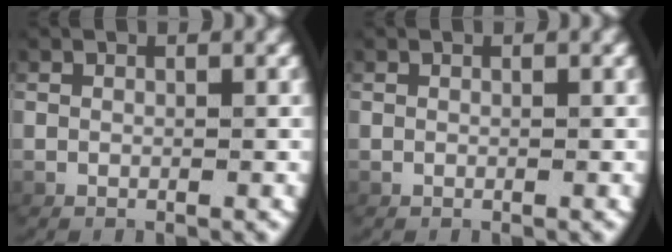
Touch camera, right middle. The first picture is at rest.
{"total": 0.0}